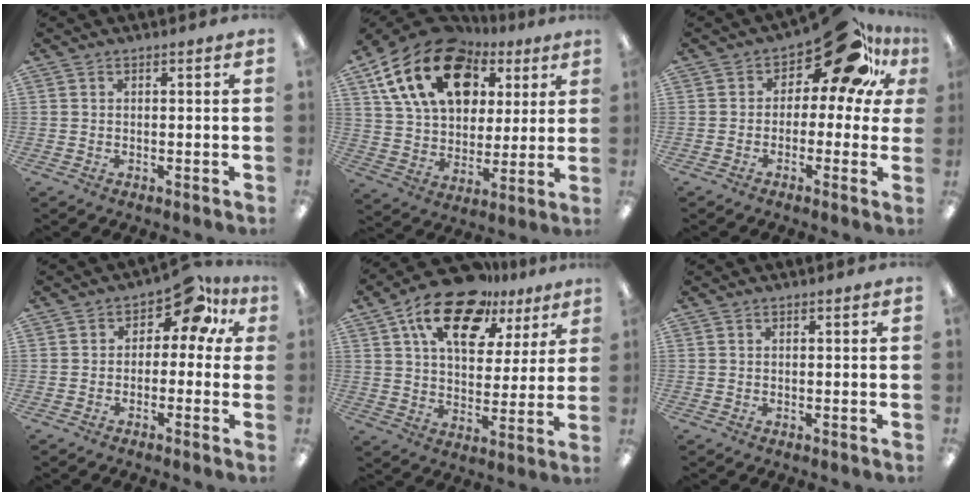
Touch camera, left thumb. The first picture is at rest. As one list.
[{"total": 21.8, "force": [10.7, 14.4, 12.5], "torque": [-0.229, -0.040, 0.193]}, {"total": 15.2, "force": [9.2, 7.2, 9.6], "torque": [-0.148, -0.063, 0.155]}, {"total": 8.2, "force": [4.0, 4.5, 5.5], "torque": [-0.077, -0.025, 0.066]}, {"total": 17.8, "force": [11.1, 9.1, 10.5], "torque": [-0.181, -0.047, 0.194]}, {"total": 0.0}]